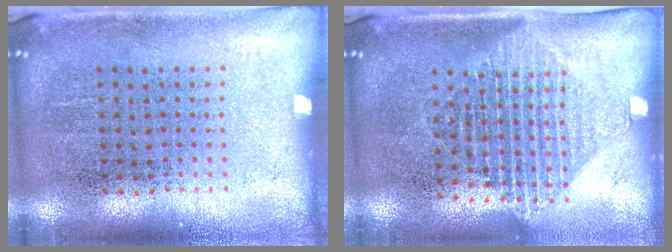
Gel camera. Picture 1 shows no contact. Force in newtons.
{"total": 1.5, "press": 1.2, "slide": 0.9}